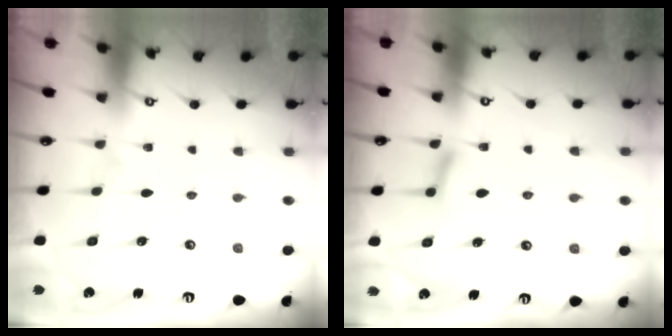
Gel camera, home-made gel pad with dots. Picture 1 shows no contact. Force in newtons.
{"total": 6.5, "press": 6.5, "slide": 0.9}